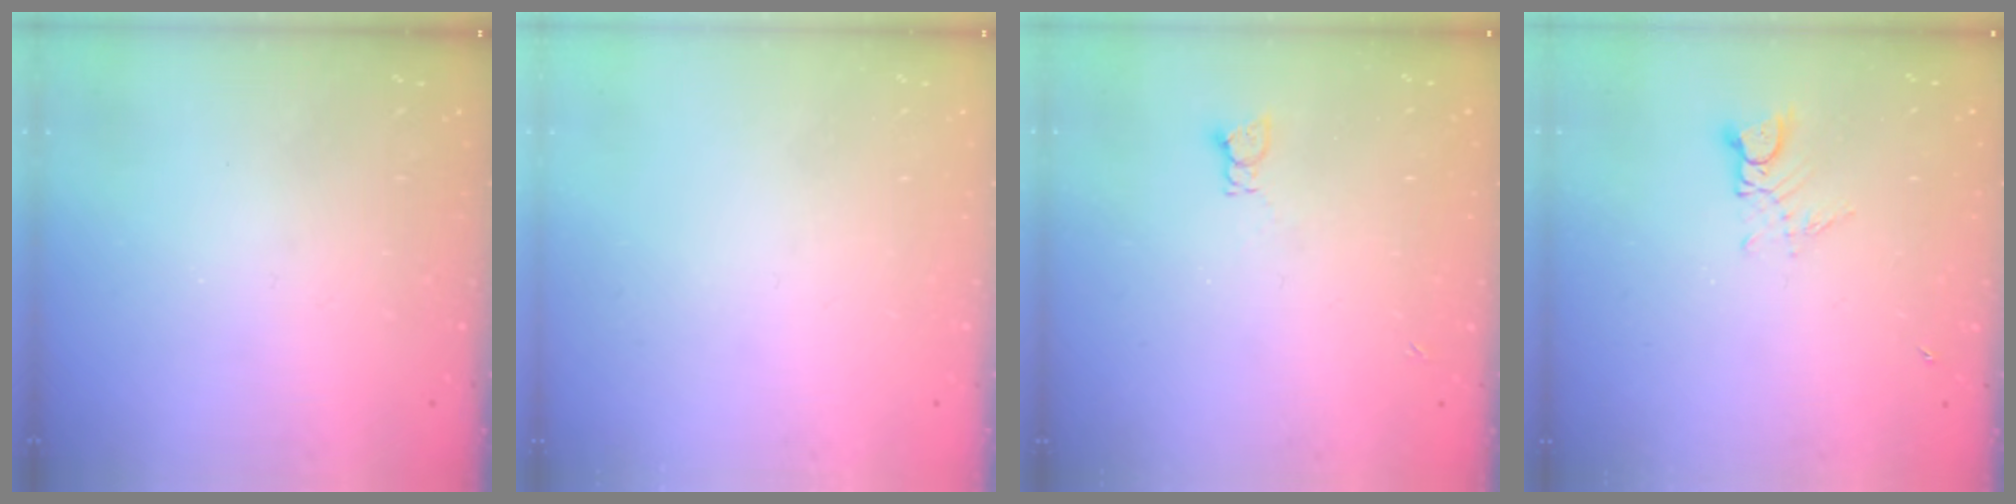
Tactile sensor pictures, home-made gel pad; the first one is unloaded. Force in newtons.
{"total": 0.0}
{"total": 2.0, "press": 2.0, "slide": 0.3}
{"total": 4.1, "press": 4.1, "slide": 0.5}